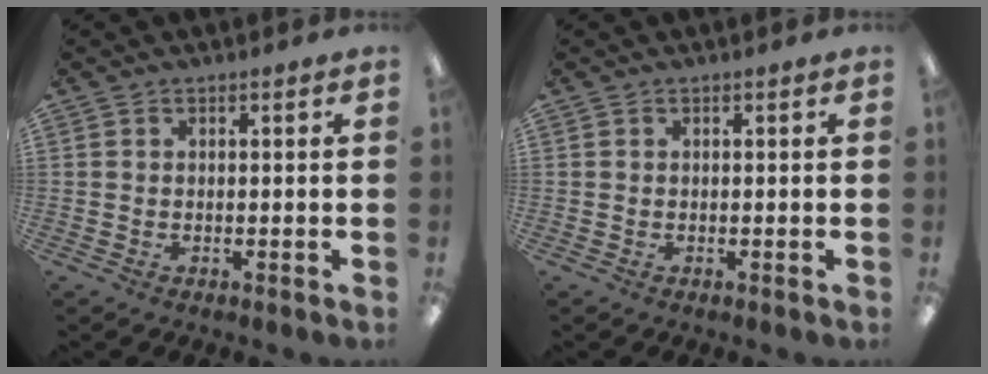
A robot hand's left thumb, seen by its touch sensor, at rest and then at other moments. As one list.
[{"total": 0.0}]